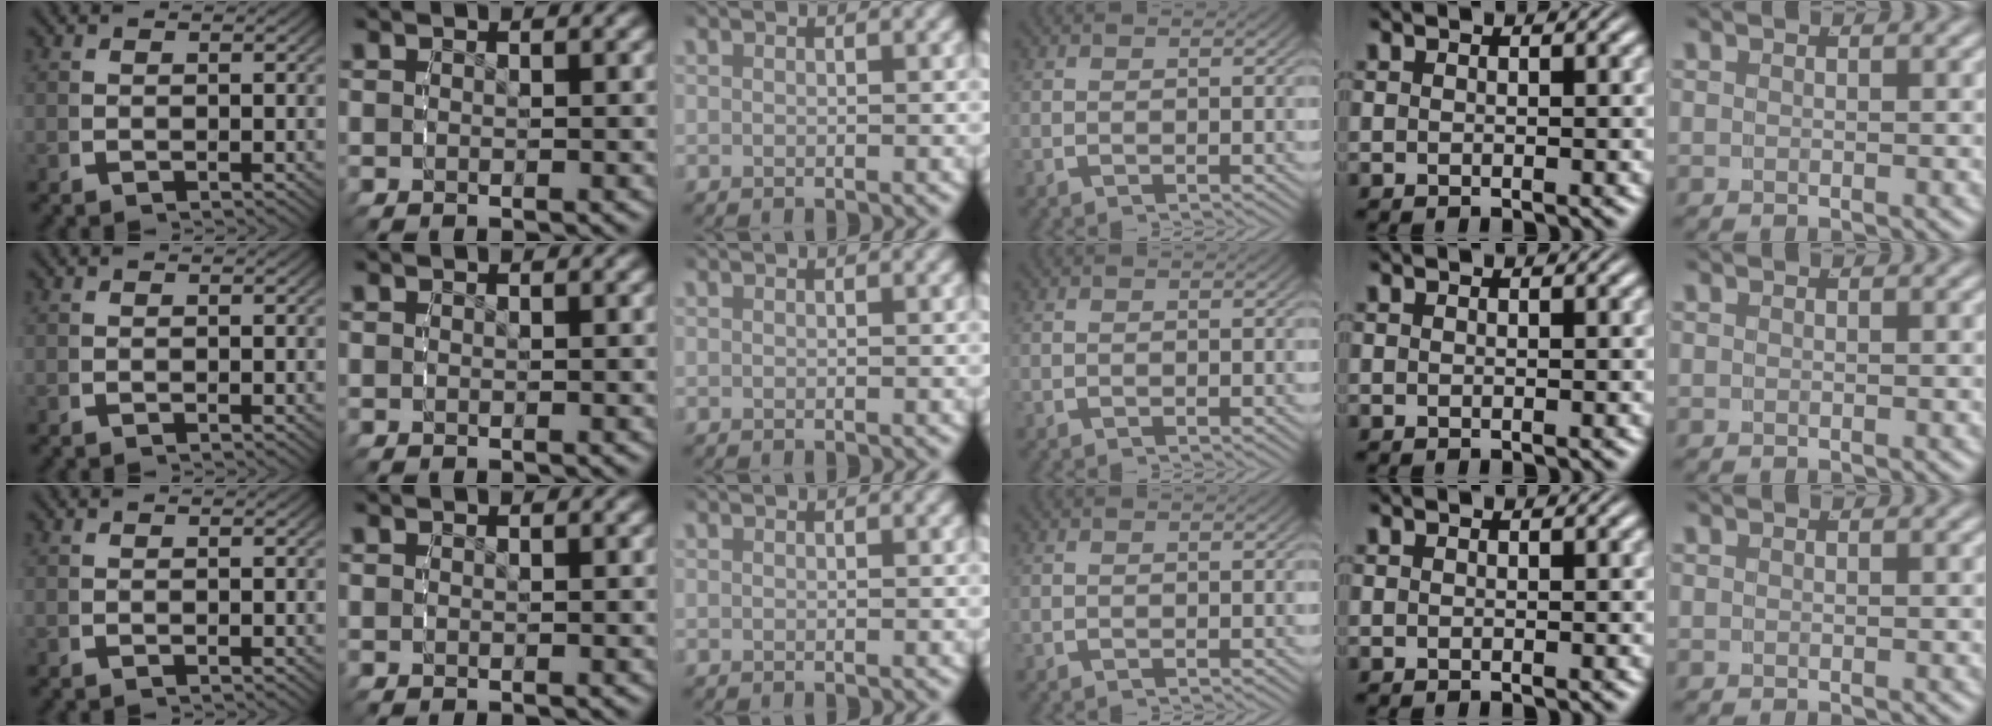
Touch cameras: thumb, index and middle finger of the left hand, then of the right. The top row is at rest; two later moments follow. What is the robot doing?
{"motion": "reach", "object": "toothpaste"}